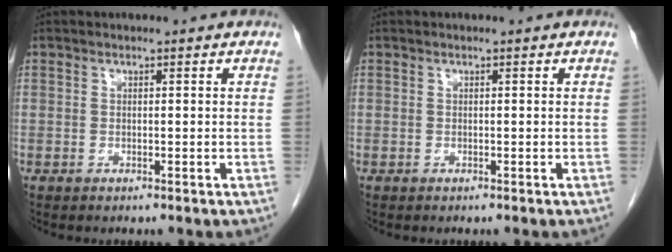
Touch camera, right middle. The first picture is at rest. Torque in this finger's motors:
{"motor_torque": [-0.28, 0.02, -0.05, 0.01]}